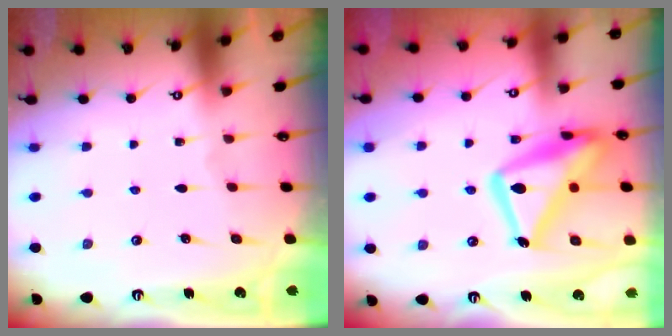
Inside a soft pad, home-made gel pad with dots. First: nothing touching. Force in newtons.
{"total": 20.5, "press": 20.4, "slide": 1.5}